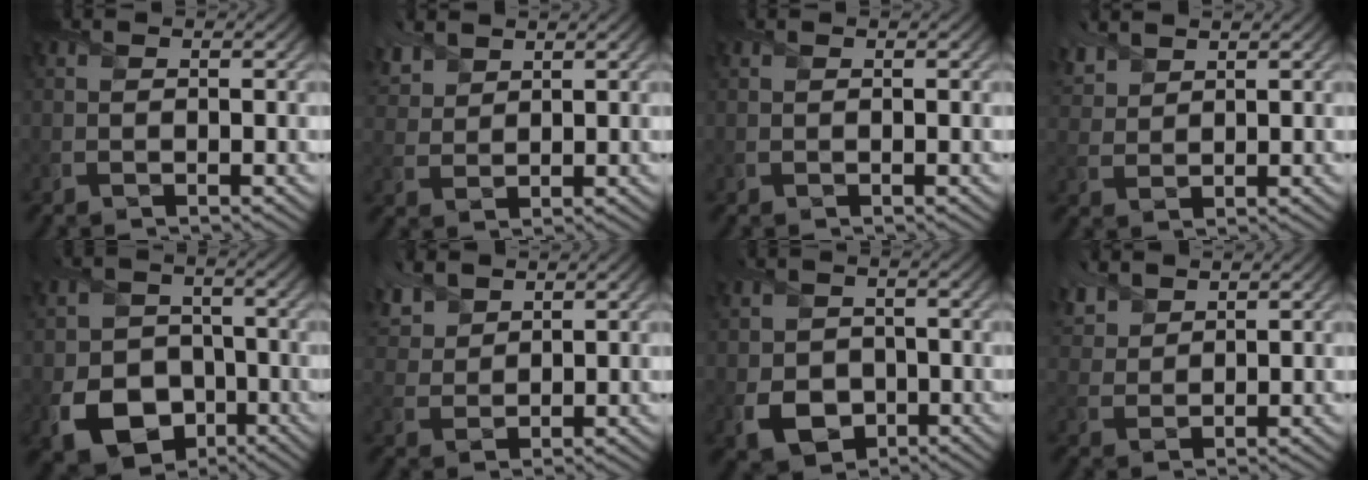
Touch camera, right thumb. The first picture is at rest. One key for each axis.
{"total": 5.0, "fx": 3.7, "fy": 2.5, "fz": 2.3, "tx": -0.069, "ty": 0.015, "tz": 0.077}
{"total": 0.0}
{"total": 4.6, "fx": 3.5, "fy": 2.0, "fz": 2.0, "tx": -0.062, "ty": 0.014, "tz": 0.076}
{"total": 10.2, "fx": -4.2, "fy": 7.8, "fz": 5.1, "tx": -0.106, "ty": -0.033, "tz": -0.082}
{"total": 6.8, "fx": 4.7, "fy": 3.4, "fz": 3.5, "tx": -0.111, "ty": 0.019, "tz": 0.096}
{"total": 5.6, "fx": -1.7, "fy": 4.7, "fz": 2.7, "tx": -0.061, "ty": -0.017, "tz": -0.033}
{"total": 5.6, "fx": 4.2, "fy": 2.7, "fz": 2.7, "tx": -0.081, "ty": 0.017, "tz": 0.086}